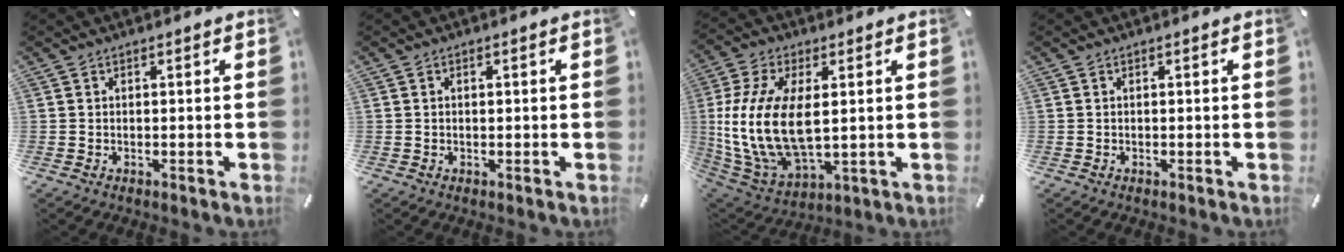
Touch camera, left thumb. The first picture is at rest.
{"total": 0.6, "force": [0.1, 0.3, 0.5], "torque": [-0.010, 0.001, 0.000]}
{"total": 16.5, "force": [1.7, 9.1, 13.6], "torque": [-0.312, -0.013, 0.032]}
{"total": 0.0}